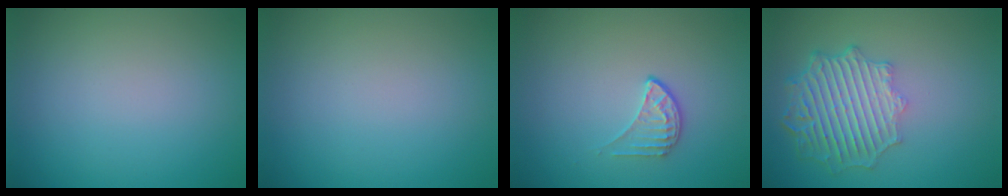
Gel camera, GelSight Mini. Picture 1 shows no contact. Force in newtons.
{"total": 0.0}
{"total": 1.6, "press": 1.0, "slide": 1.2}
{"total": 6.4, "press": 4.9, "slide": 4.1}